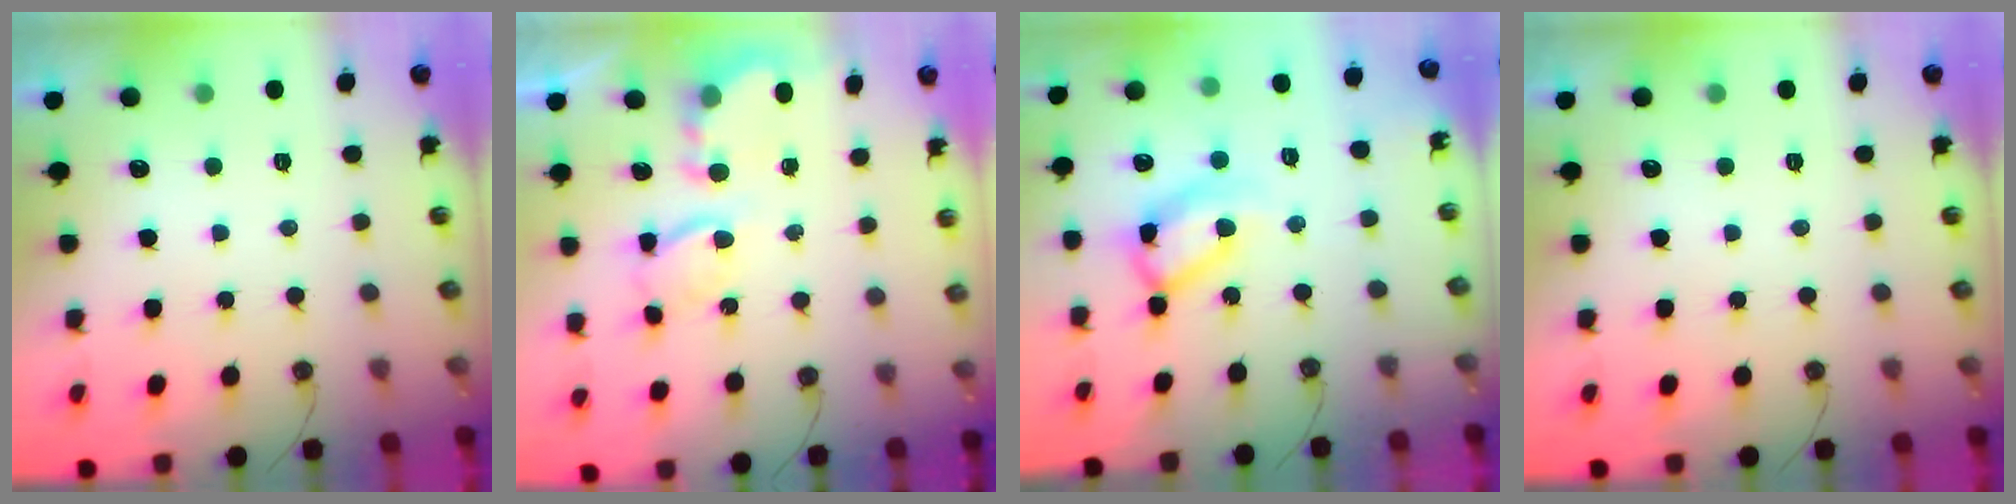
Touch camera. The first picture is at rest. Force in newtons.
{"total": 5.8, "press": 5.8, "slide": 0.3}
{"total": 14.8, "press": 14.8, "slide": 1.1}
{"total": 0.0}